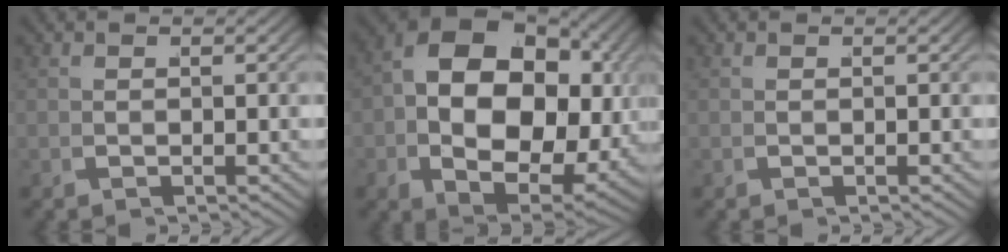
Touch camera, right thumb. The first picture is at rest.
{"total": 16.1, "force": [0.0, 10.5, 12.3], "torque": [-0.243, -0.043, 0.013]}
{"total": 0.0}